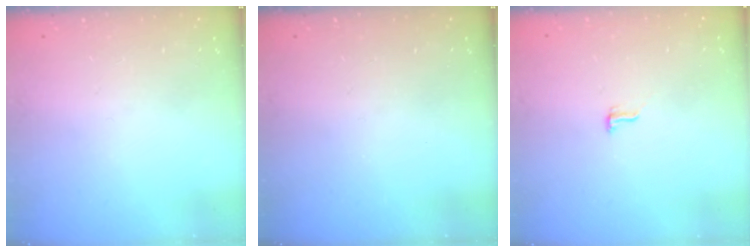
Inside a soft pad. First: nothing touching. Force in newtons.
{"total": 0.0}
{"total": 5.1, "press": 4.7, "slide": 2.0}